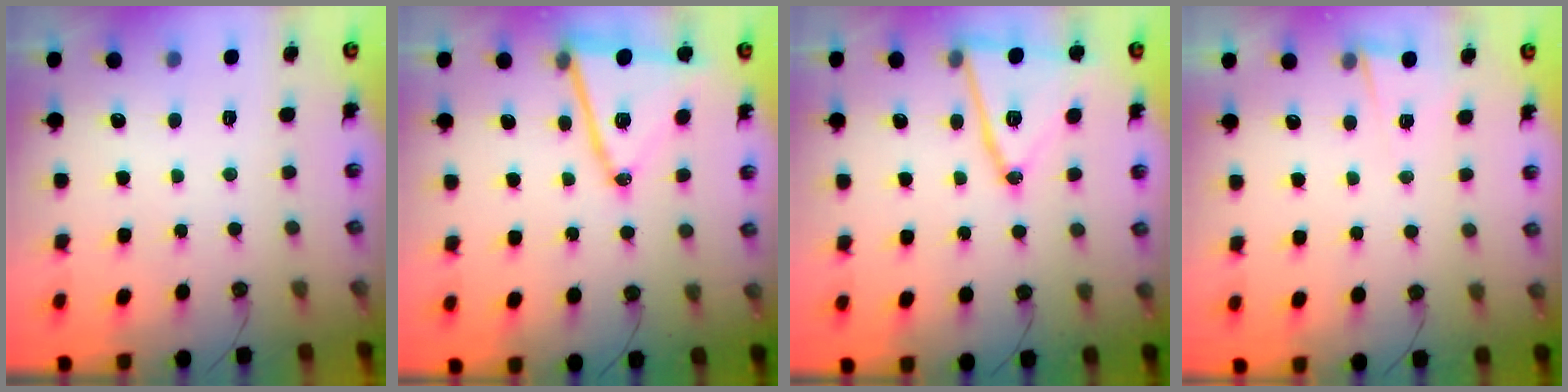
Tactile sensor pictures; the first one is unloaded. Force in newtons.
{"total": 15.5, "press": 15.0, "slide": 4.1}
{"total": 15.6, "press": 15.2, "slide": 3.5}
{"total": 2.8, "press": 2.3, "slide": 1.6}